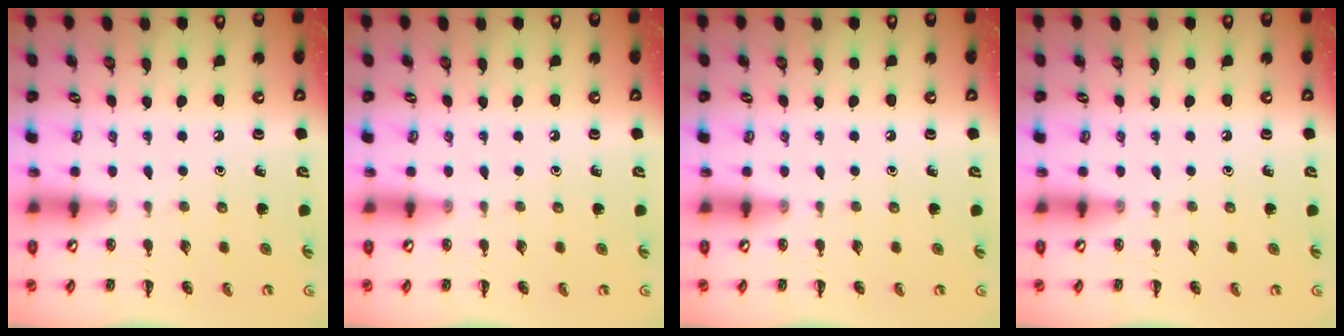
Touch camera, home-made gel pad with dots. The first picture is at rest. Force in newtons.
{"total": 0.0}
{"total": 0.0}
{"total": 0.0}